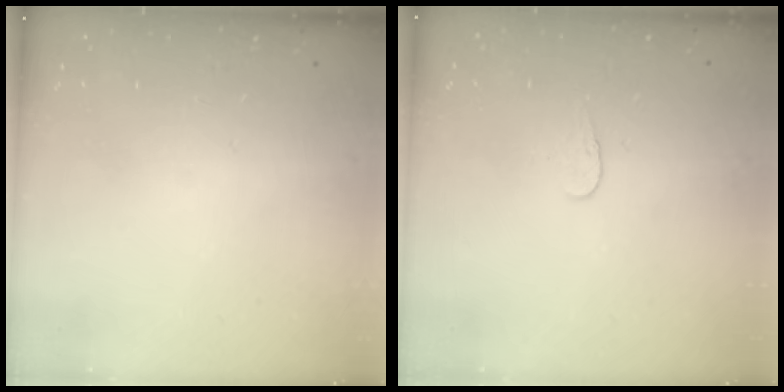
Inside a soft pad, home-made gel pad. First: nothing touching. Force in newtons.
{"total": 3.8, "press": 3.8, "slide": 0.3}